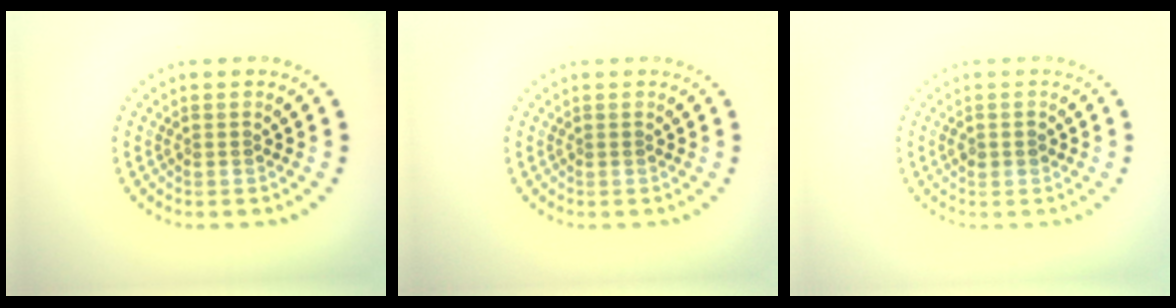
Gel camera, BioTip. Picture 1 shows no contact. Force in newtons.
{"total": 0.0}
{"total": 1.0, "press": 1.0, "slide": 0.3}